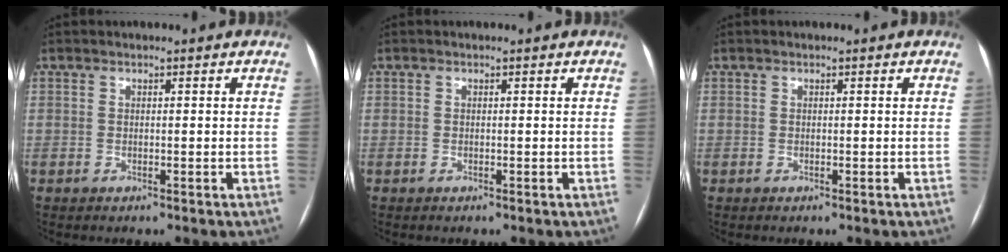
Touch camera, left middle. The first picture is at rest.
{"total": 0.0}
{"total": 0.0}